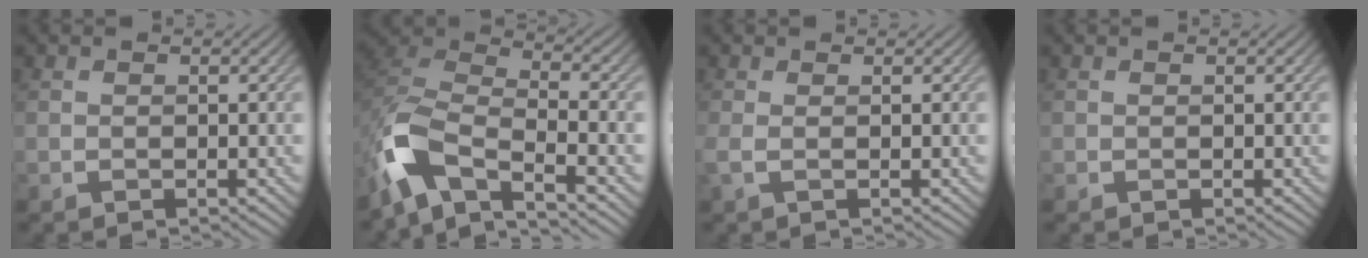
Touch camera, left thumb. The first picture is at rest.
{"total": 9.9, "force": [-5.9, 4.4, 6.6], "torque": [-0.147, -0.009, -0.132]}
{"total": 1.4, "force": [0.3, 0.1, 1.3], "torque": [-0.036, 0.001, 0.001]}
{"total": 0.0}